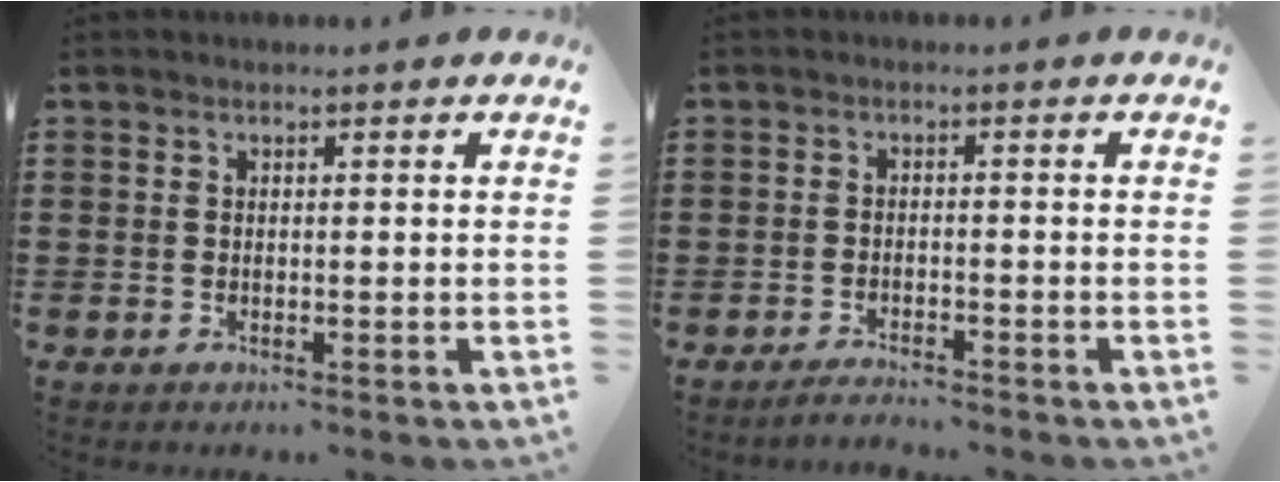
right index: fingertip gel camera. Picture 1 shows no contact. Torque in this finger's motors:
{"motor_torque": [0.49, 1.65, -0.25, -0.08]}